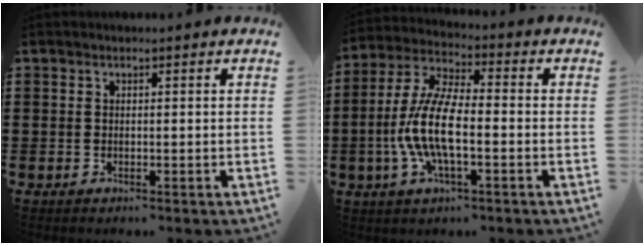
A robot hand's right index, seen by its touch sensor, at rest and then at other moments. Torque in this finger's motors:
{"motor_torque": [2.14, 0.00, 1.05, 0.21]}